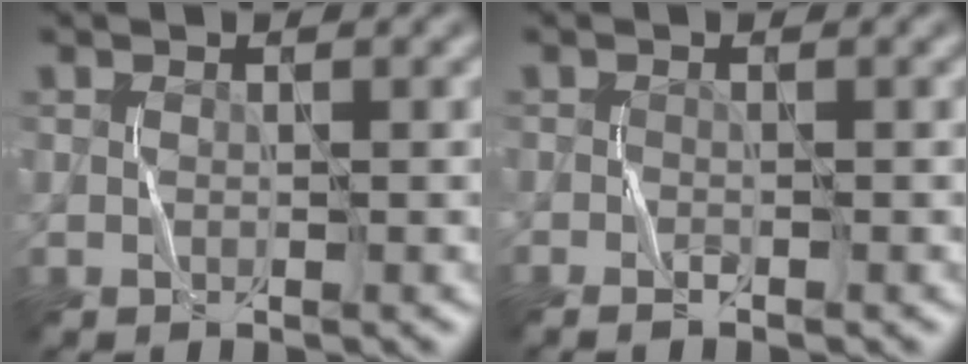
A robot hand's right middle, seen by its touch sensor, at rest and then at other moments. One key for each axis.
{"total": 0.6, "fx": -0.6, "fy": -0.1, "fz": 0.2, "tx": -0.005, "ty": 0.001, "tz": -0.012}